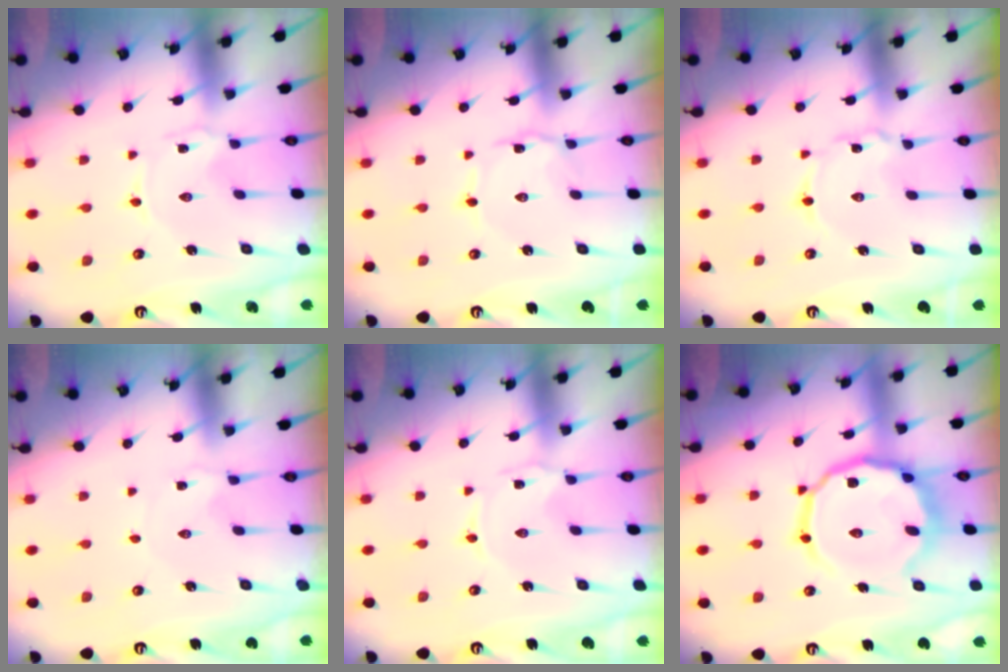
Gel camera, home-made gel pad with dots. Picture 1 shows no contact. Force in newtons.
{"total": 1.4, "press": 1.3, "slide": 0.2}
{"total": 2.0, "press": 2.0, "slide": 0.2}
{"total": 1.4, "press": 1.4, "slide": 0.3}
{"total": 0.0}
{"total": 15.7, "press": 15.5, "slide": 2.2}